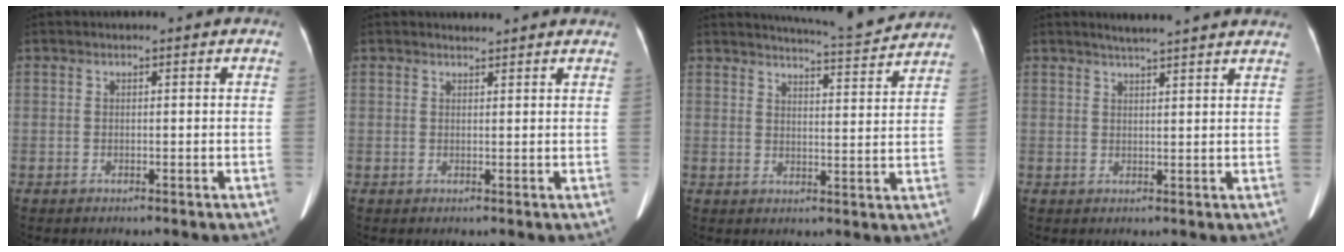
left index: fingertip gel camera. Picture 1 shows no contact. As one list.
[{"total": 3.6, "force": [3.6, 0.4, 0.6], "torque": [-0.013, 0.013, 0.036]}, {"total": 9.7, "force": [9.4, -0.5, 2.2], "torque": [-0.044, -0.006, 0.122]}, {"total": 9.9, "force": [8.8, 0.2, 4.4], "torque": [-0.061, 0.023, 0.100]}]